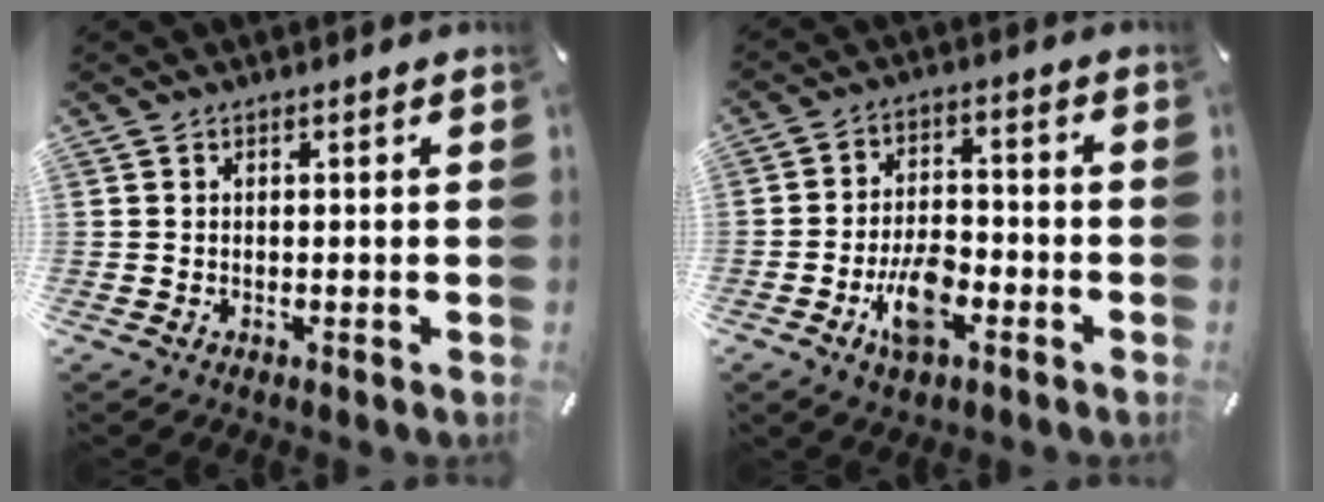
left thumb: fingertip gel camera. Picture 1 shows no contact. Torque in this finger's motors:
{"motor_torque": [0.56, 0.89, 0.20, 0.15, 0.04]}